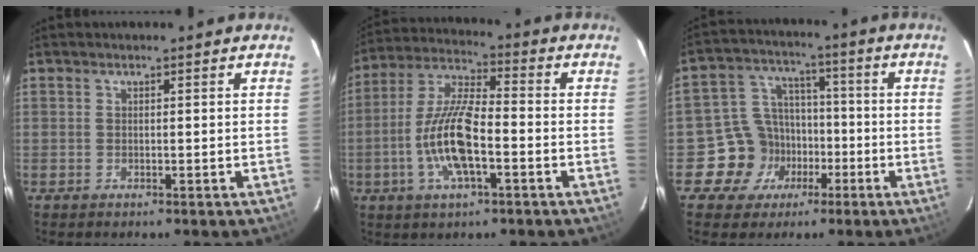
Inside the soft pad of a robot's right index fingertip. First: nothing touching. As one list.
[{"total": 12.9, "force": [-3.9, 3.9, 11.7], "torque": [-0.246, 0.001, -0.076]}, {"total": 10.1, "force": [-4.4, 8.9, 1.8], "torque": [-0.055, 0.037, -0.064]}]